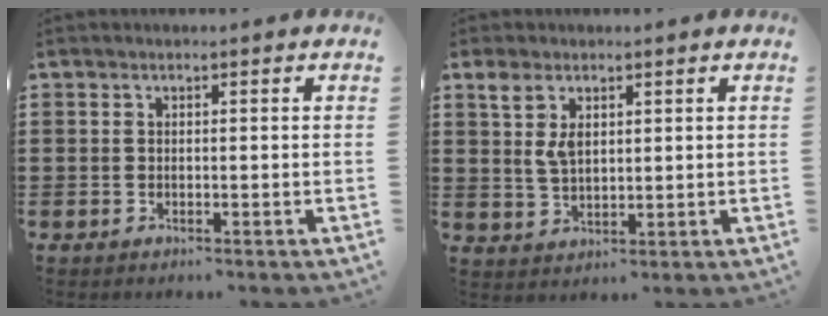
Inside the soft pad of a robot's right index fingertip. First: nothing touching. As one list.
[{"total": 4.4, "force": [1.9, 2.2, 3.3], "torque": [-0.073, 0.008, 0.033]}]